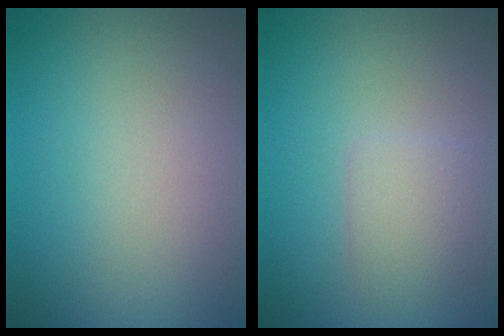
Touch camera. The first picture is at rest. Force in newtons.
{"total": 1.9, "press": 1.9, "slide": 0.0}